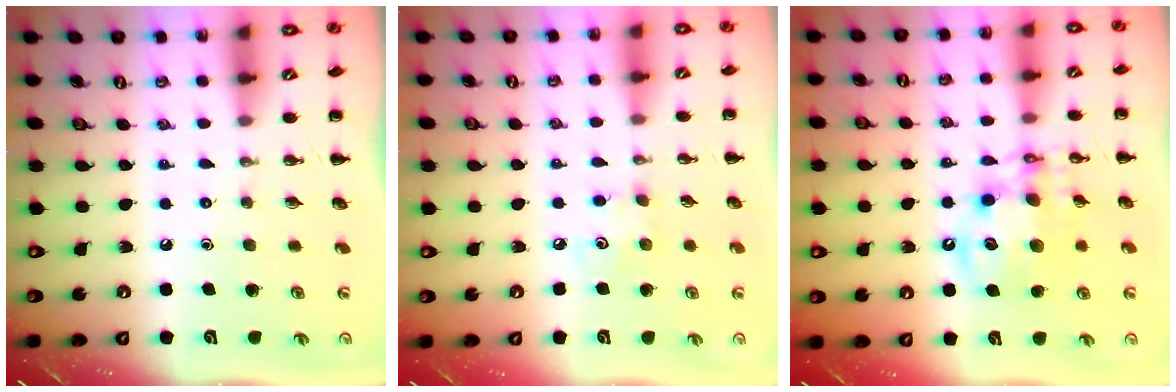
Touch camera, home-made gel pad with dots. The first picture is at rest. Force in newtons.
{"total": 3.9, "press": 3.7, "slide": 1.0}
{"total": 12.4, "press": 12.0, "slide": 3.0}